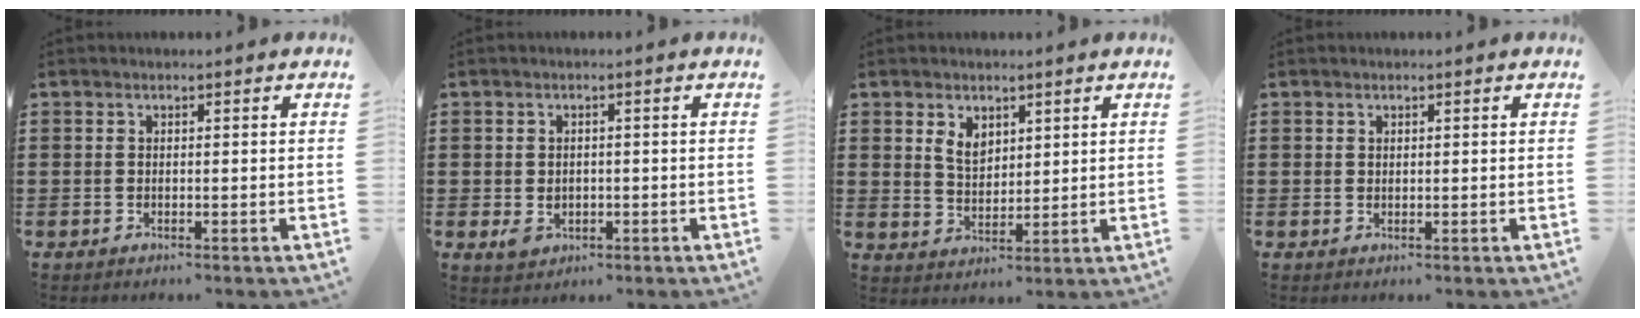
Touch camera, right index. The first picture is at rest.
{"total": 2.2, "force": [-0.6, 1.7, 1.2], "torque": [-0.025, 0.002, -0.011]}
{"total": 3.8, "force": [2.1, 2.6, 1.9], "torque": [-0.046, 0.010, 0.038]}
{"total": 0.6, "force": [0.4, 0.4, 0.1], "torque": [-0.004, 0.001, 0.009]}